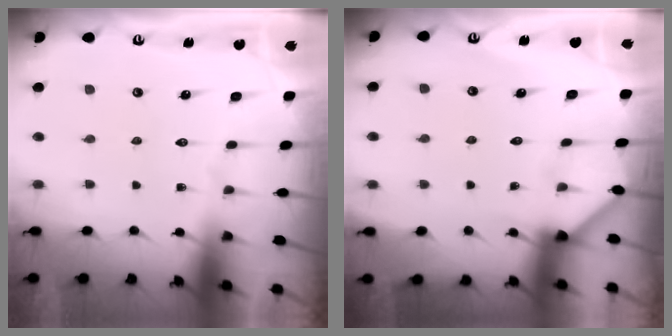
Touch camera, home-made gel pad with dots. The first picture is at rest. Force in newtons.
{"total": 2.7, "press": 2.7, "slide": 0.2}